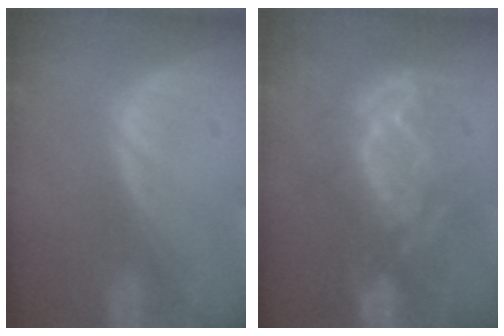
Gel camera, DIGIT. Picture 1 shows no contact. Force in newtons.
{"total": 9.2, "press": 9.2, "slide": 0.2}